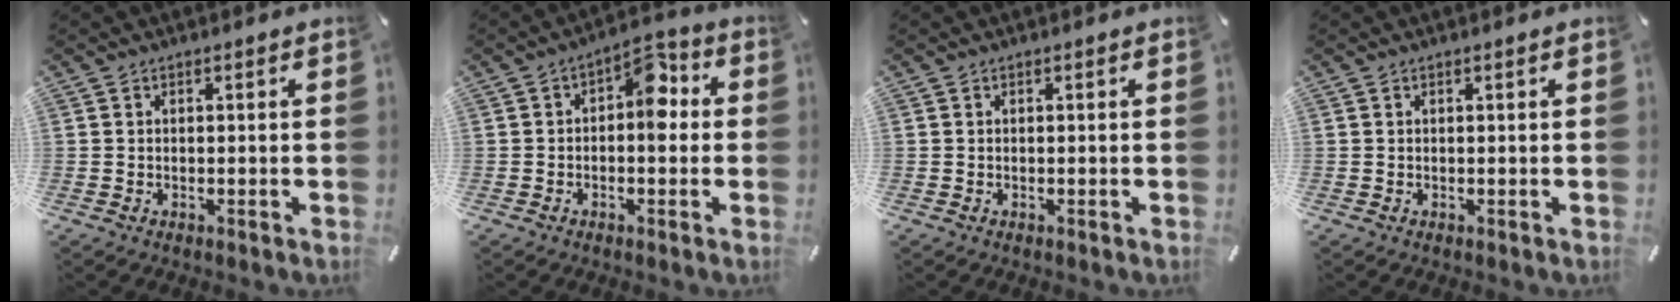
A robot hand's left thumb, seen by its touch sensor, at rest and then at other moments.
{"total": 8.4, "force": [0.7, 4.7, 7.0], "torque": [-0.091, 0.001, 0.005]}
{"total": 0.0}
{"total": 0.5, "force": [0.2, 0.0, 0.5], "torque": [-0.006, 0.001, 0.003]}